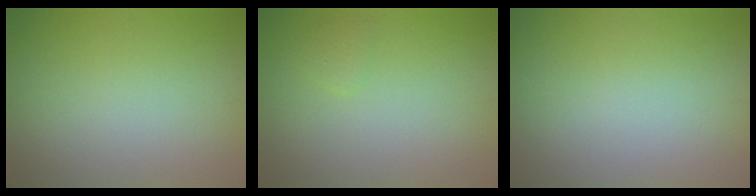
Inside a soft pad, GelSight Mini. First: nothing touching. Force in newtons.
{"total": 0.8, "press": 0.8, "slide": 0.1}
{"total": 0.0}